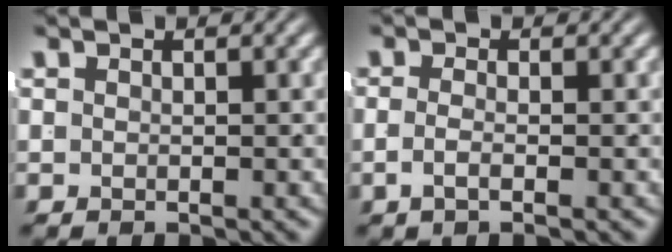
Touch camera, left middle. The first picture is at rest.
{"total": 1.8, "force": [-1.0, -0.4, 1.4], "torque": [-0.026, -0.011, -0.012]}